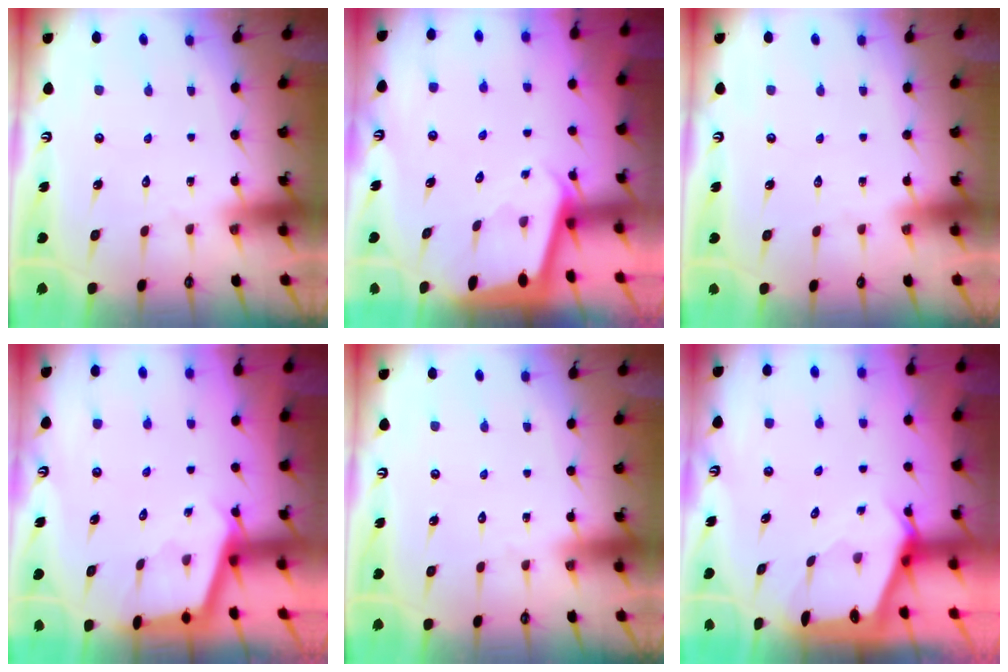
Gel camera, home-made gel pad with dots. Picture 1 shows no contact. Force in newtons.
{"total": 1.9, "press": 1.9, "slide": 0.1}
{"total": 0.0}
{"total": 2.2, "press": 2.2, "slide": 0.1}
{"total": 0.0}
{"total": 2.5, "press": 2.5, "slide": 0.3}